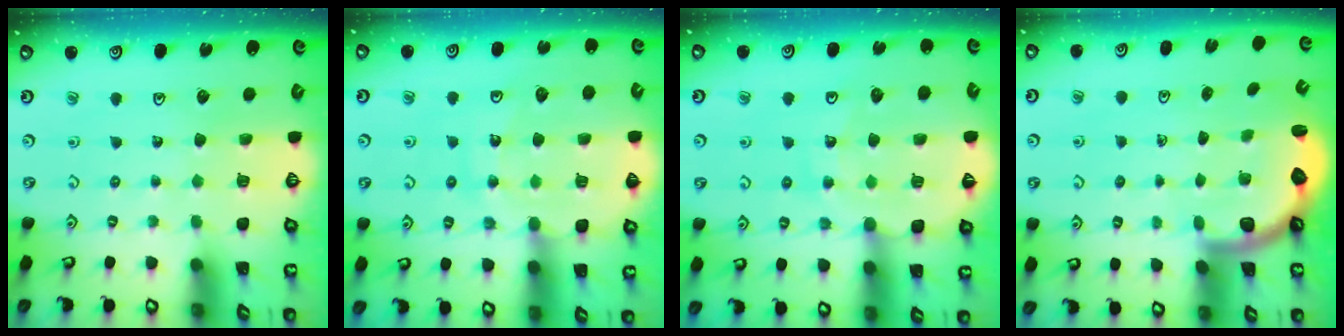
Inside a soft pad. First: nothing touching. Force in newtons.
{"total": 14.2, "press": 13.7, "slide": 3.8}
{"total": 11.7, "press": 11.2, "slide": 3.1}
{"total": 2.6, "press": 2.3, "slide": 1.2}